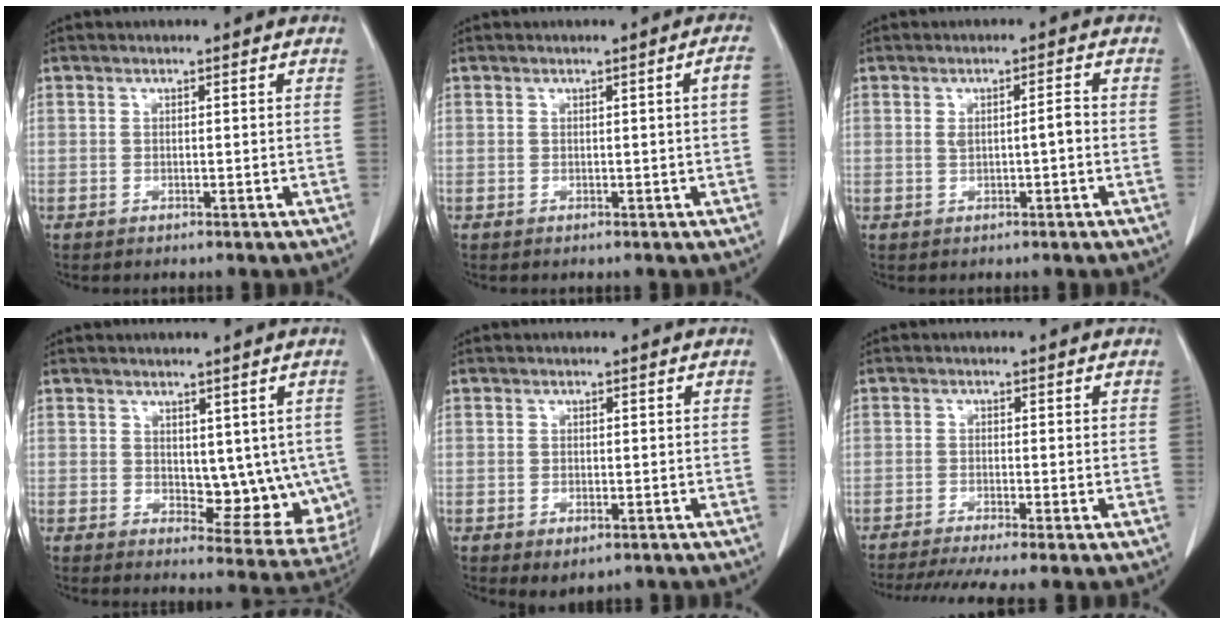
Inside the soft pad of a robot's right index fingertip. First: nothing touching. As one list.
[{"total": 1.5, "force": [-0.1, -0.4, 1.5], "torque": [-0.021, 0.001, 0.002]}, {"total": 2.5, "force": [-0.1, 0.5, 2.5], "torque": [-0.045, 0.007, 0.003]}, {"total": 9.6, "force": [0.8, 5.1, 8.1], "torque": [-0.080, -0.009, 0.022]}, {"total": 2.6, "force": [-1.3, 1.4, 1.8], "torque": [-0.025, -0.004, -0.007]}, {"total": 7.2, "force": [-5.7, -0.2, 4.3], "torque": [-0.065, -0.012, -0.092]}]